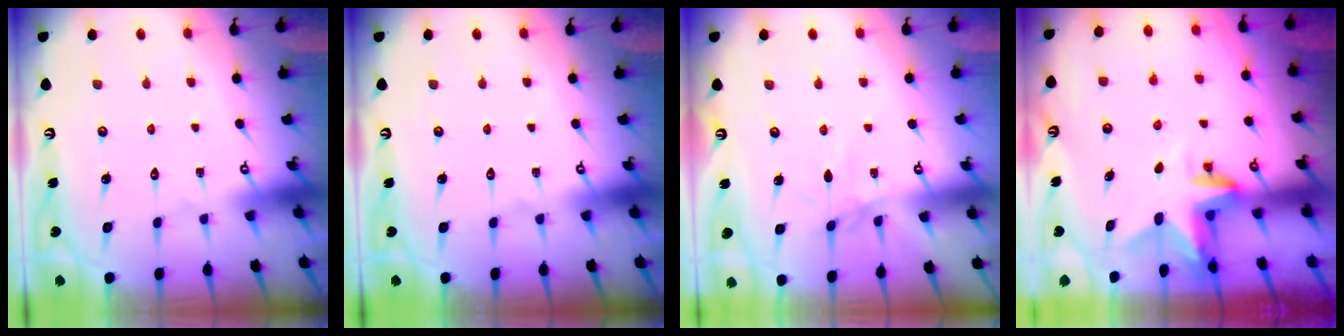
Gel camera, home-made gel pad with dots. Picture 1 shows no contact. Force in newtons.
{"total": 0.0}
{"total": 1.7, "press": 1.7, "slide": 0.4}
{"total": 2.9, "press": 2.9, "slide": 0.2}